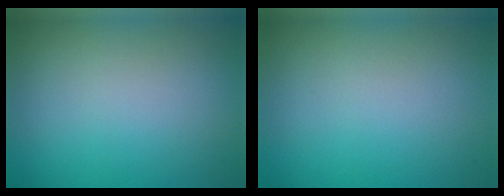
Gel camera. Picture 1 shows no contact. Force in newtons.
{"total": 0.0}